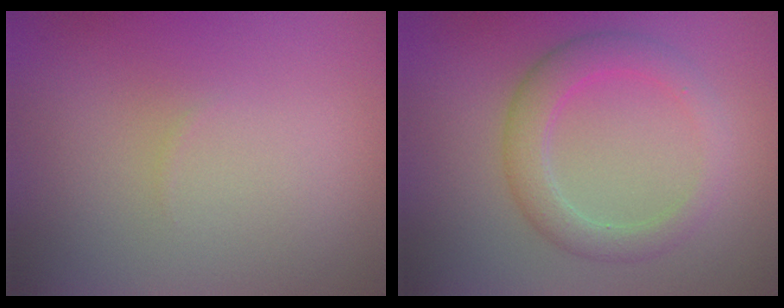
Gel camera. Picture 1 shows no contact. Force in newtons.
{"total": 3.5, "press": 3.5, "slide": 0.2}